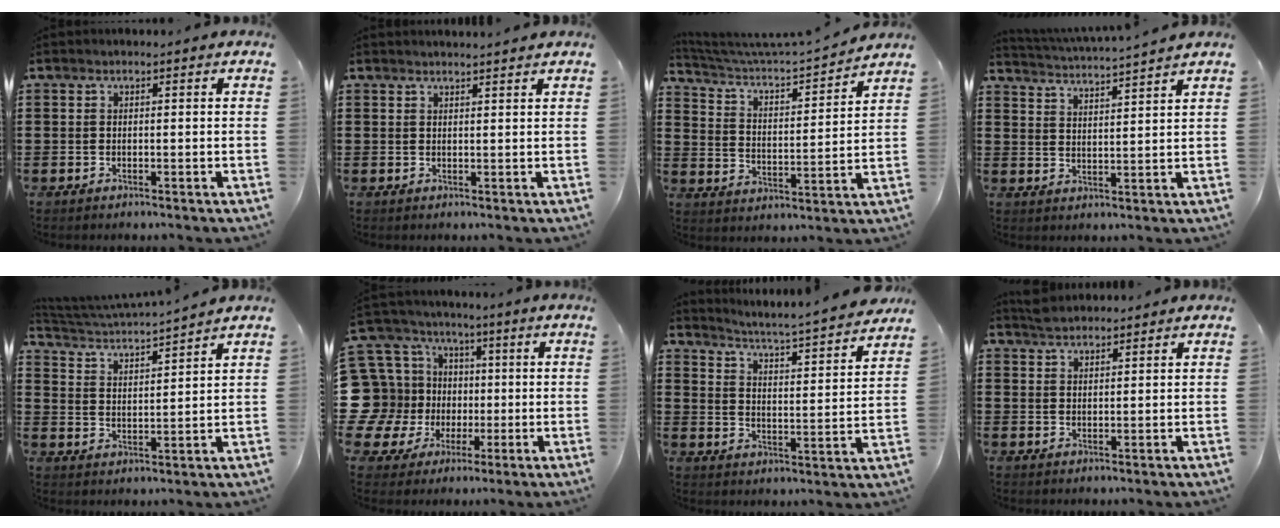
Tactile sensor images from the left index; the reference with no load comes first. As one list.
[{"total": 1.4, "force": [1.4, -0.2, 0.1], "torque": [-0.003, -0.001, 0.028]}, {"total": 3.9, "force": [3.7, 0.2, 1.2], "torque": [-0.047, -0.039, 0.052]}, {"total": 3.6, "force": [3.4, -0.7, 0.5], "torque": [-0.026, -0.026, 0.057]}, {"total": 3.6, "force": [3.5, -0.4, 0.7], "torque": [-0.034, -0.028, 0.055]}, {"total": 11.9, "force": [-1.0, 11.7, 2.0], "torque": [-0.123, -0.006, -0.002]}, {"total": 4.1, "force": [3.8, -1.0, 1.1], "torque": [-0.043, -0.043, 0.054]}, {"total": 2.4, "force": [2.3, 0.6, 0.4], "torque": [-0.013, 0.004, 0.044]}]